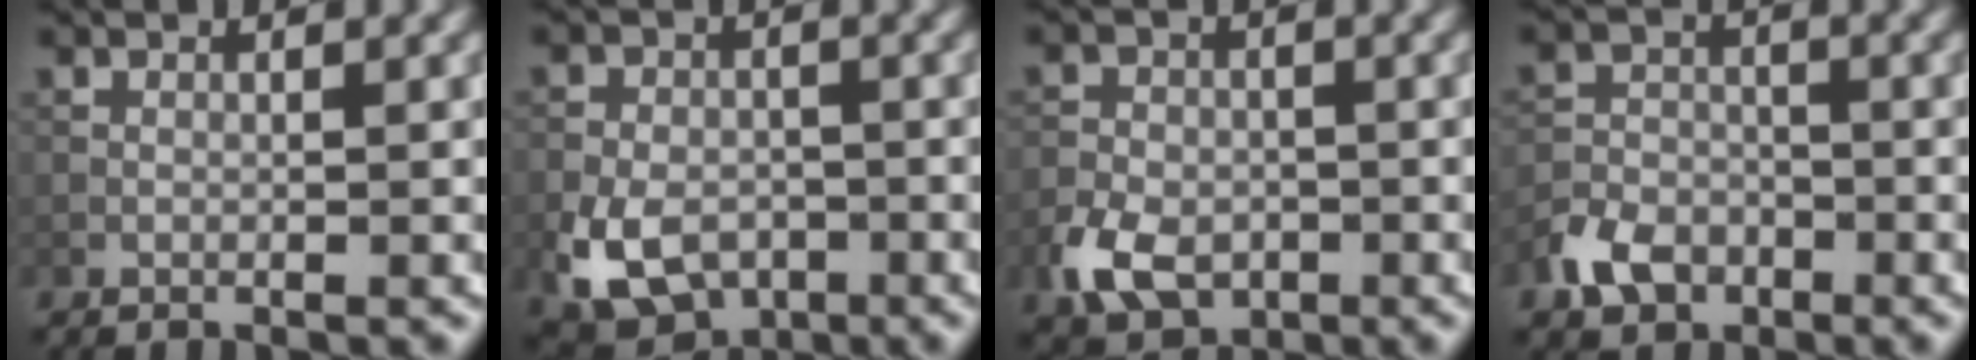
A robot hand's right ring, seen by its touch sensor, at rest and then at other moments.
{"total": 7.0, "force": [-2.8, 4.9, 4.2], "torque": [-0.085, -0.013, -0.050]}
{"total": 4.8, "force": [-2.1, 3.4, 2.7], "torque": [-0.058, -0.008, -0.043]}
{"total": 3.7, "force": [-2.2, 2.6, 1.5], "torque": [-0.030, -0.001, -0.047]}